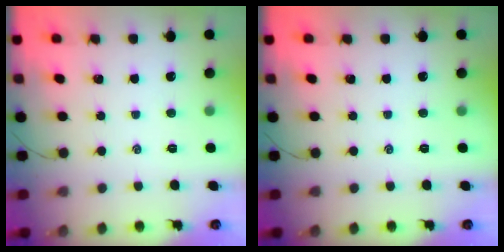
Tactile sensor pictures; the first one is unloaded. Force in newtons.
{"total": 0.0}